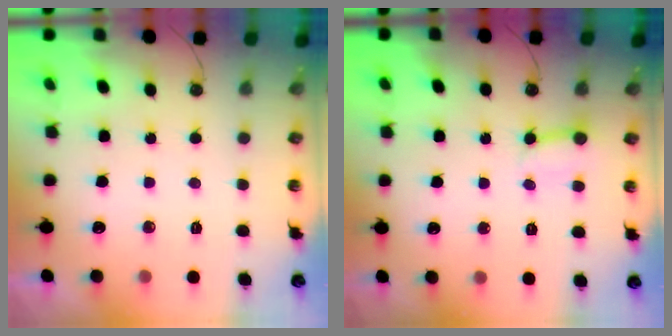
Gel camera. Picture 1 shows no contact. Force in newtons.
{"total": 2.9, "press": 2.9, "slide": 0.2}